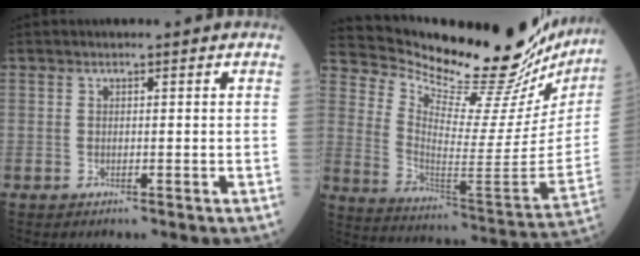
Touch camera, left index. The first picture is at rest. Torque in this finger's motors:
{"motor_torque": [1.03, -1.11, 0.22, 0.03]}